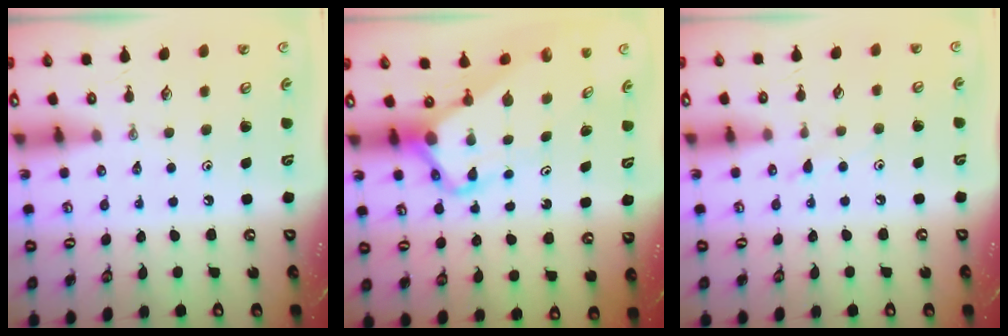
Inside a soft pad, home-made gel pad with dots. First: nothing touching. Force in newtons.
{"total": 5.6, "press": 5.5, "slide": 0.6}
{"total": 6.1, "press": 6.1, "slide": 0.7}